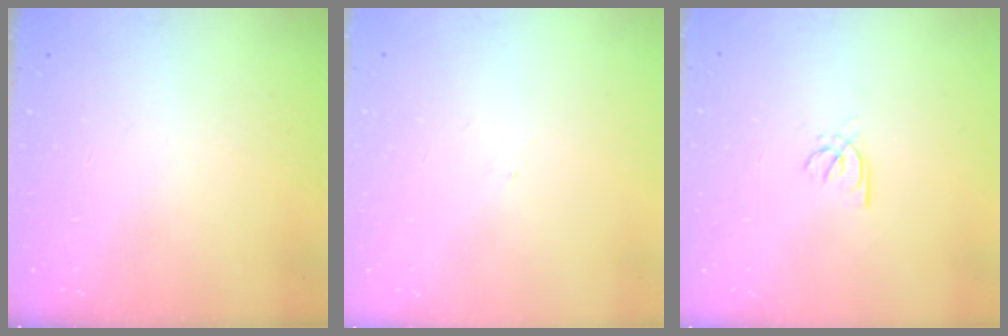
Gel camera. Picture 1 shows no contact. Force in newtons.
{"total": 1.3, "press": 1.2, "slide": 0.5}
{"total": 2.1, "press": 2.1, "slide": 0.6}